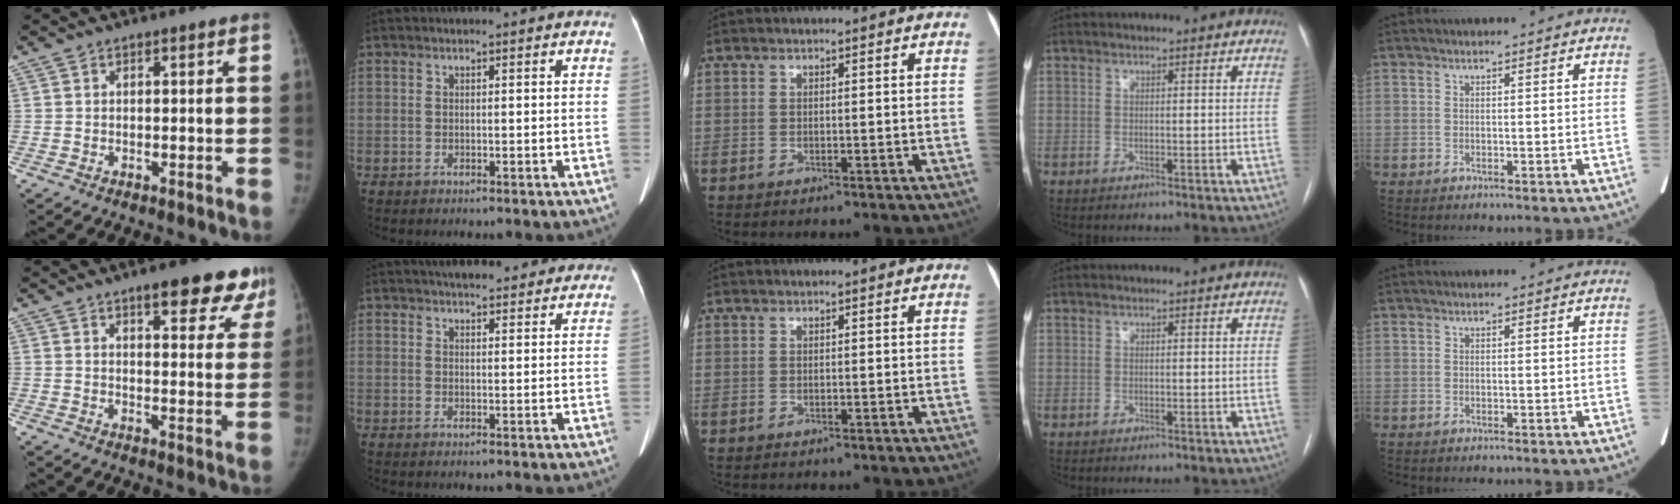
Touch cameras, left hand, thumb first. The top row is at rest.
{"thumb": {"total": 13.5, "force": [9.2, 4.7, 8.7], "torque": [-0.061, -0.042, 0.110]}, "index": {"total": 11.6, "force": [10.1, 3.2, 4.7], "torque": [-0.043, 0.021, 0.116]}}